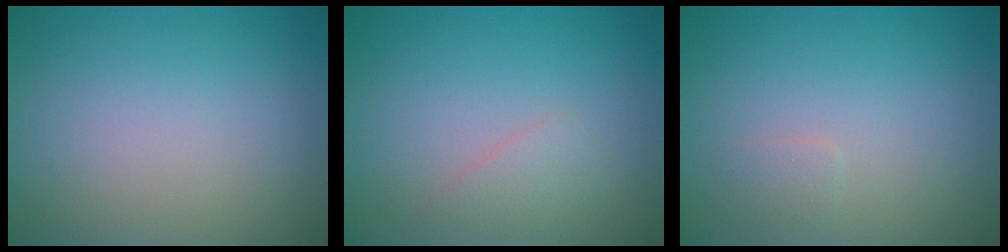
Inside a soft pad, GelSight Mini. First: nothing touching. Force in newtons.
{"total": 1.4, "press": 1.4, "slide": 0.0}
{"total": 0.7, "press": 0.7, "slide": 0.1}